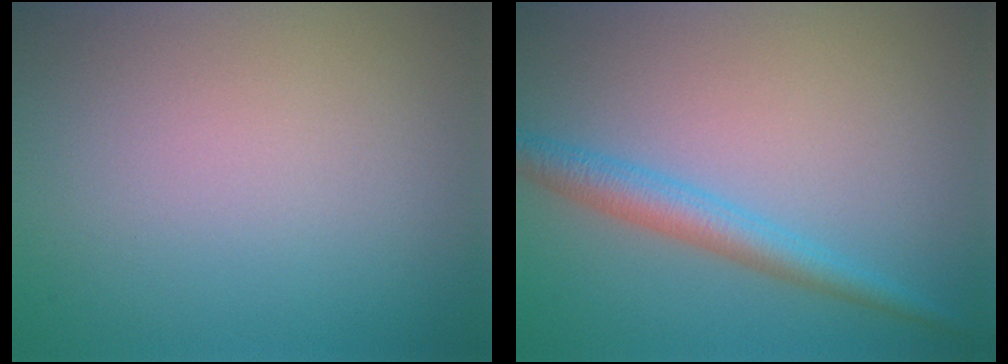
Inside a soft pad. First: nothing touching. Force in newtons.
{"total": 3.1, "press": 3.1, "slide": 0.1}